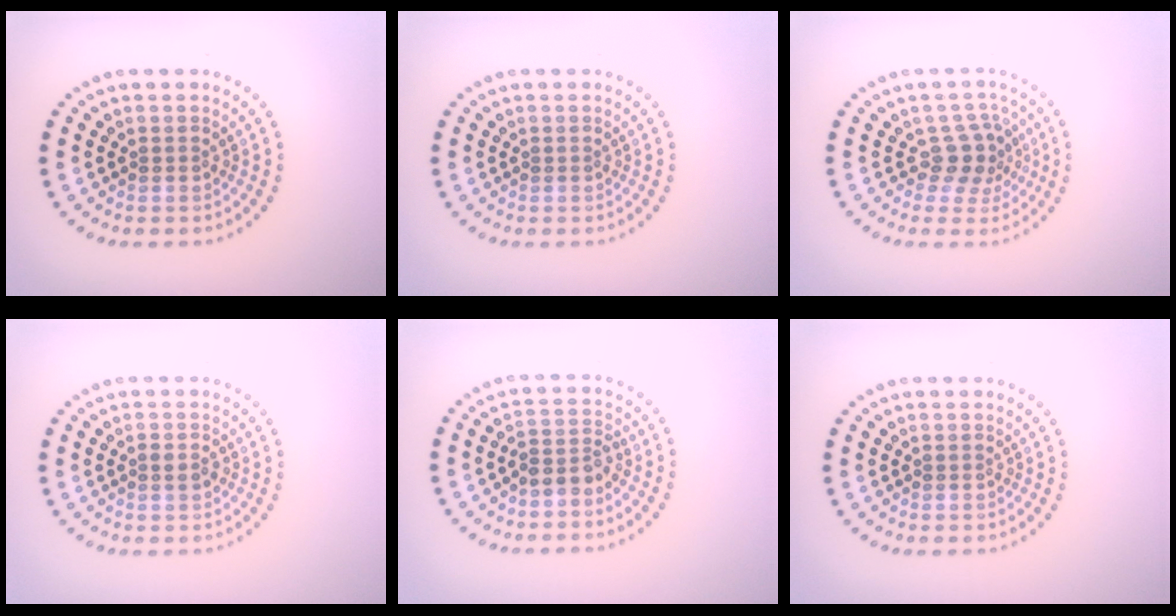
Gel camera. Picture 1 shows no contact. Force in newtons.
{"total": 0.0}
{"total": 2.9, "press": 2.4, "slide": 1.7}
{"total": 1.1, "press": 1.1, "slide": 0.2}
{"total": 2.2, "press": 1.8, "slide": 1.2}
{"total": 0.0}